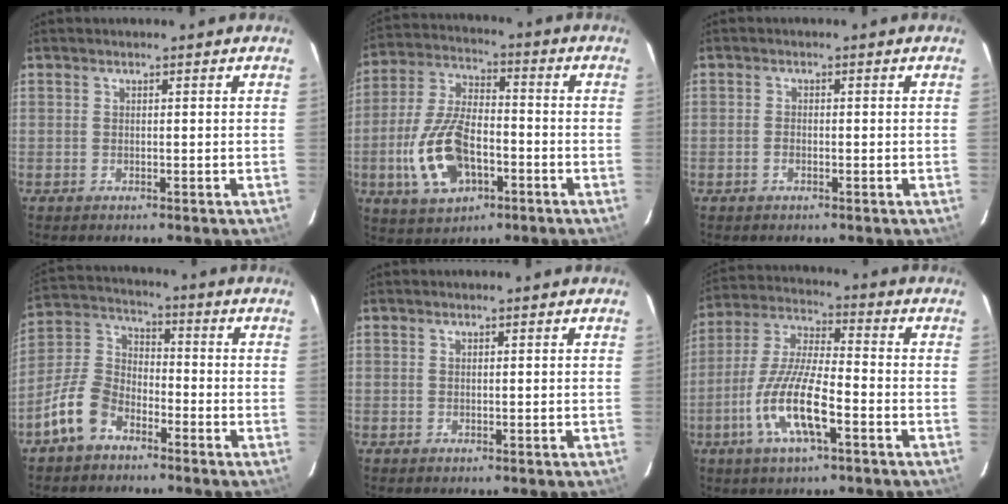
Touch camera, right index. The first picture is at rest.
{"total": 15.3, "force": [-5.1, 8.2, 11.9], "torque": [-0.258, 0.003, -0.086]}
{"total": 1.3, "force": [-0.7, 0.8, 0.8], "torque": [-0.016, 0.001, -0.013]}
{"total": 9.9, "force": [-6.2, 5.8, 5.1], "torque": [-0.117, 0.026, -0.122]}
{"total": 0.0}
{"total": 13.7, "force": [-5.6, 3.4, 12.0], "torque": [-0.255, -0.007, -0.109]}